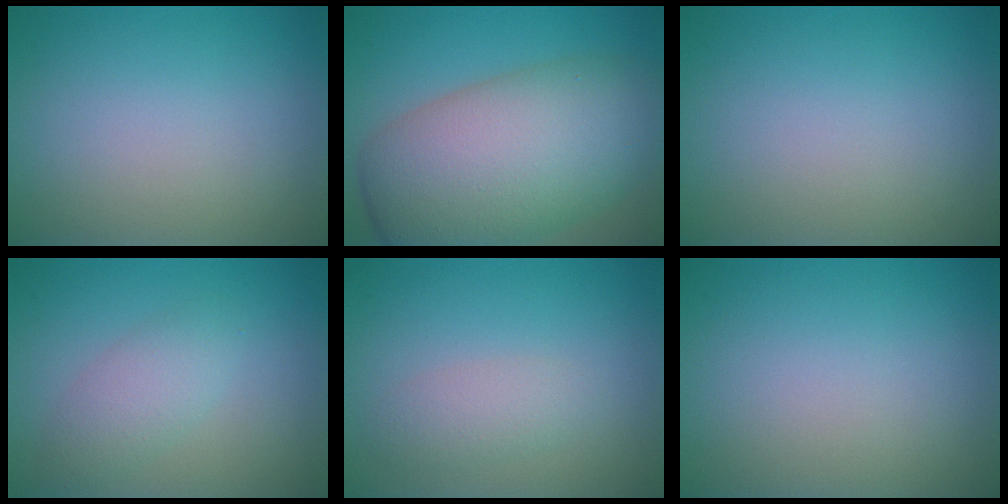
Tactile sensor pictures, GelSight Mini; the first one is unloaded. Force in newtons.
{"total": 12.4, "press": 12.4, "slide": 0.3}
{"total": 0.0}
{"total": 2.7, "press": 2.7, "slide": 0.1}
{"total": 2.0, "press": 2.0, "slide": 0.1}
{"total": 0.0}